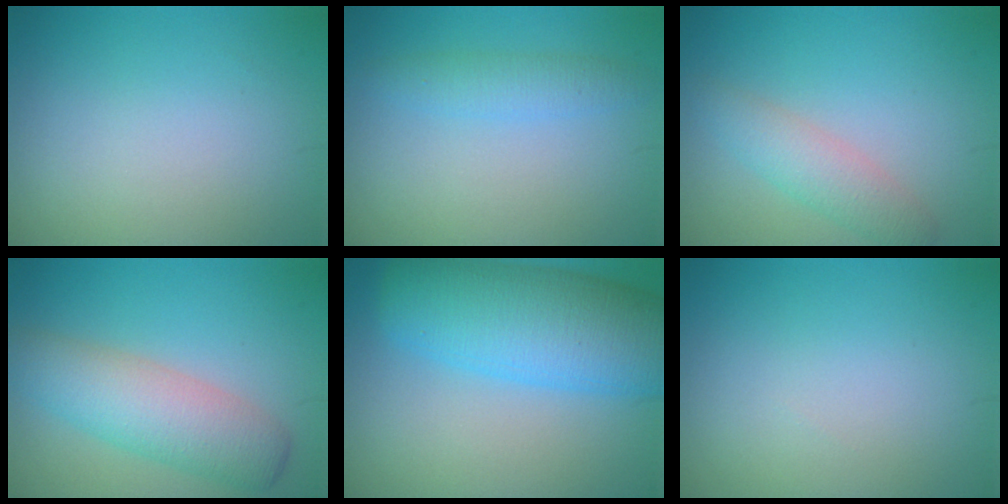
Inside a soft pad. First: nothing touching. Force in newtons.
{"total": 2.2, "press": 2.2, "slide": 0.2}
{"total": 2.7, "press": 2.7, "slide": 0.1}
{"total": 5.5, "press": 5.5, "slide": 0.1}
{"total": 11.4, "press": 11.4, "slide": 0.6}
{"total": 0.0}